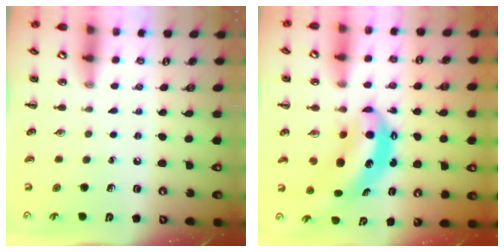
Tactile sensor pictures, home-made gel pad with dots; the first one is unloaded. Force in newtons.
{"total": 7.3, "press": 7.1, "slide": 1.7}